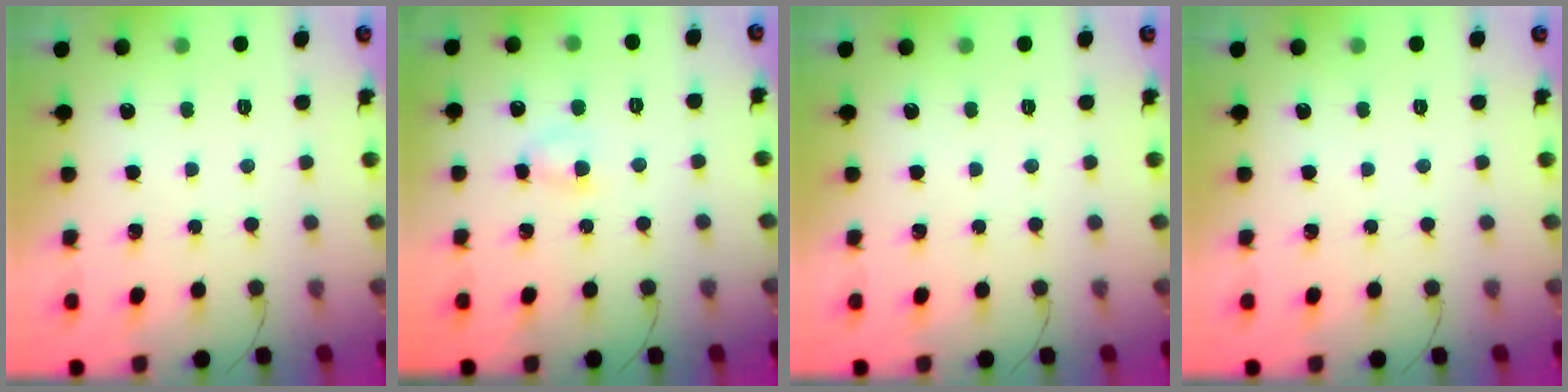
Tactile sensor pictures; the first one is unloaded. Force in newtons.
{"total": 3.7, "press": 3.5, "slide": 1.3}
{"total": 0.0}
{"total": 0.0}